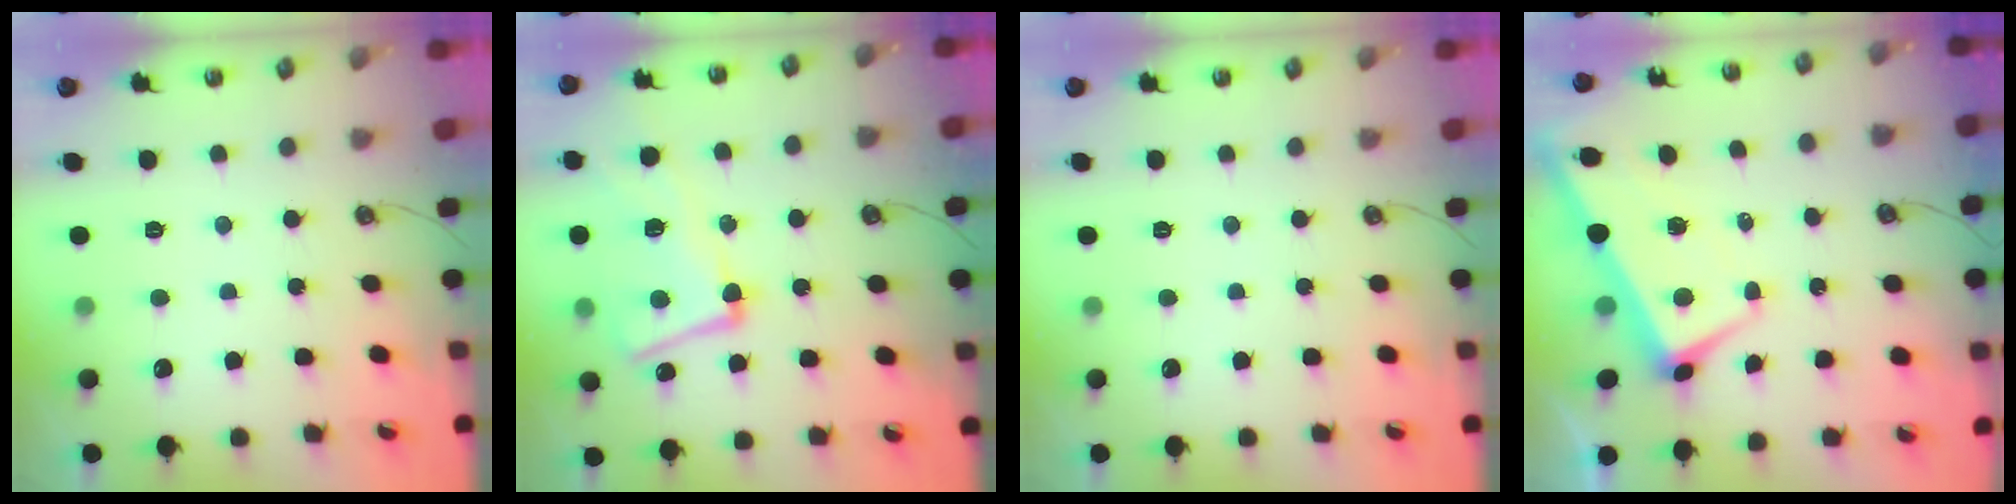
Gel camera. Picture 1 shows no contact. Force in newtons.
{"total": 9.8, "press": 9.5, "slide": 2.2}
{"total": 0.0}
{"total": 1.1, "press": 0.7, "slide": 0.9}